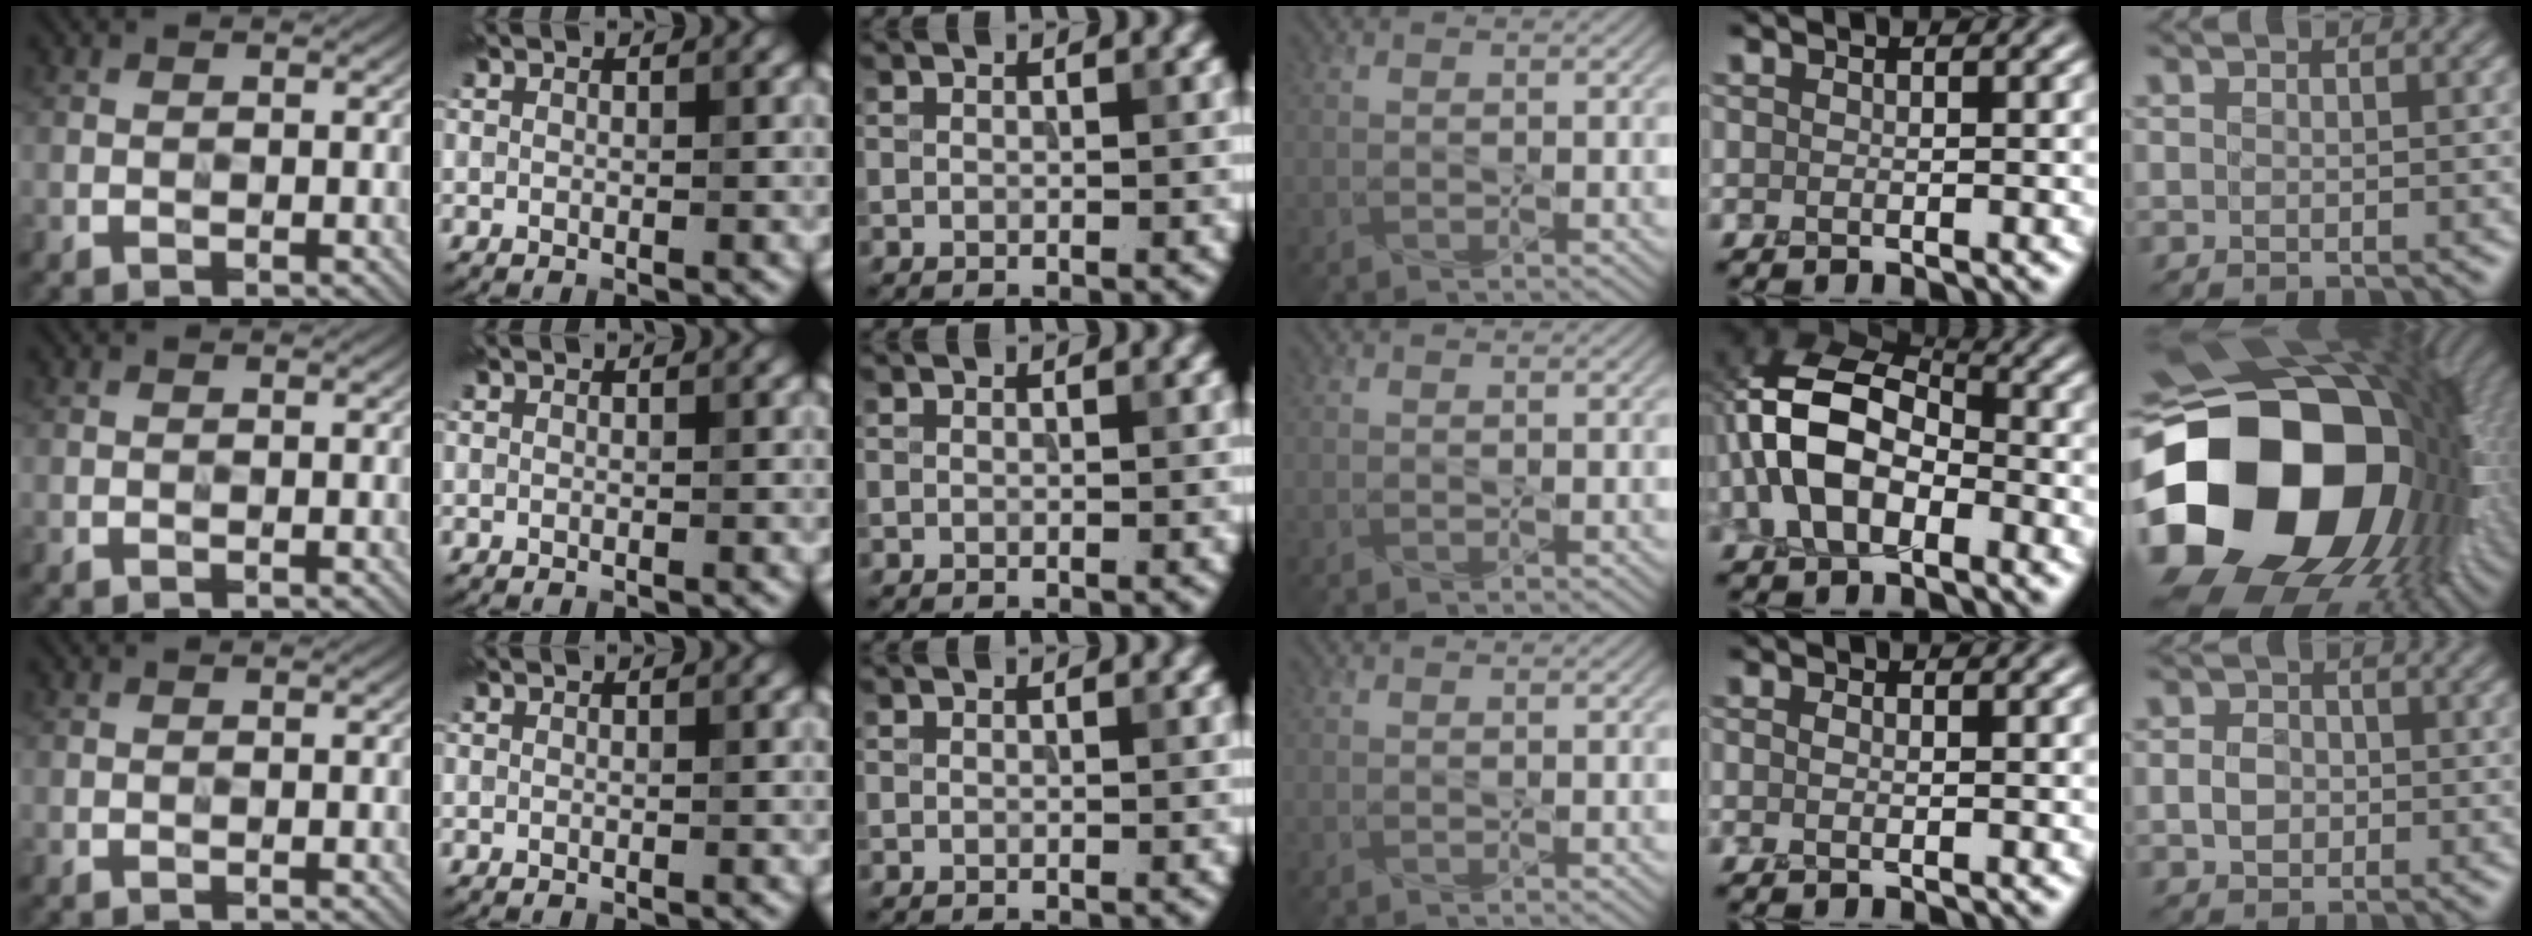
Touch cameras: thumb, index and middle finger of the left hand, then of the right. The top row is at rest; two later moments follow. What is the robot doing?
{"motion": "press", "object": "button"}